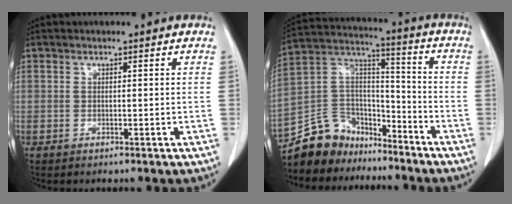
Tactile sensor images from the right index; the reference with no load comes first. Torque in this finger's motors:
{"motor_torque": [-0.43, -0.15, -0.58, -0.21]}